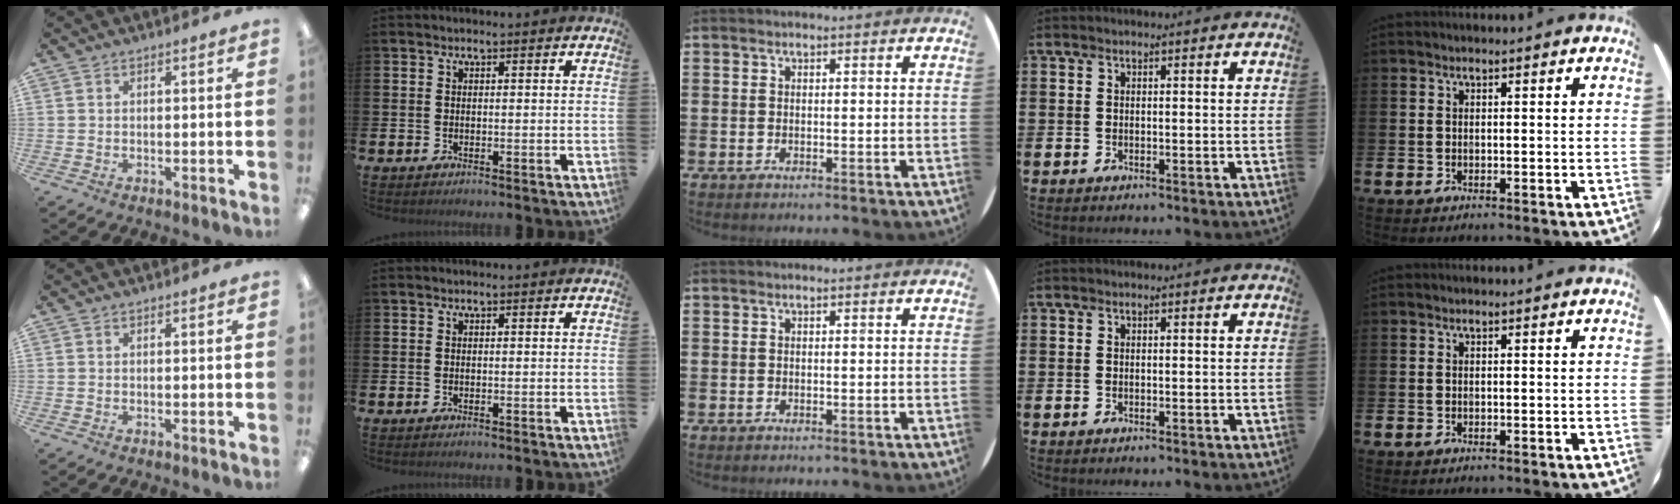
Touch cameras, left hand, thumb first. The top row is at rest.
{}